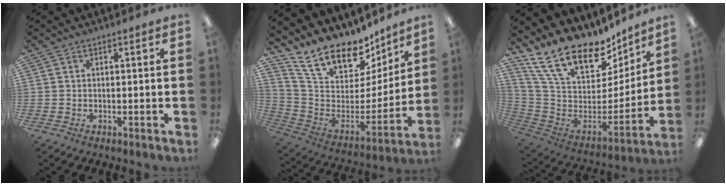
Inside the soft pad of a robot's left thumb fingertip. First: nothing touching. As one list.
[{"total": 18.9, "force": [15.3, 8.1, 7.6], "torque": [-0.139, -0.123, 0.276]}, {"total": 21.4, "force": [16.1, 9.1, 10.8], "torque": [-0.205, -0.124, 0.290]}]